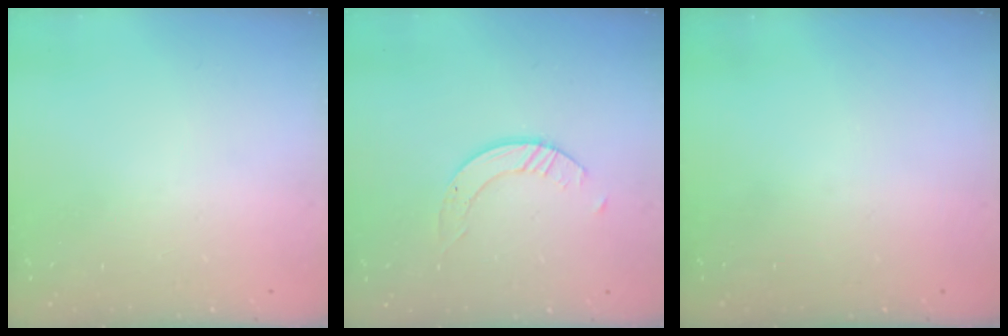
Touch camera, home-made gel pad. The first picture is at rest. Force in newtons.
{"total": 2.6, "press": 2.5, "slide": 0.3}
{"total": 0.0}